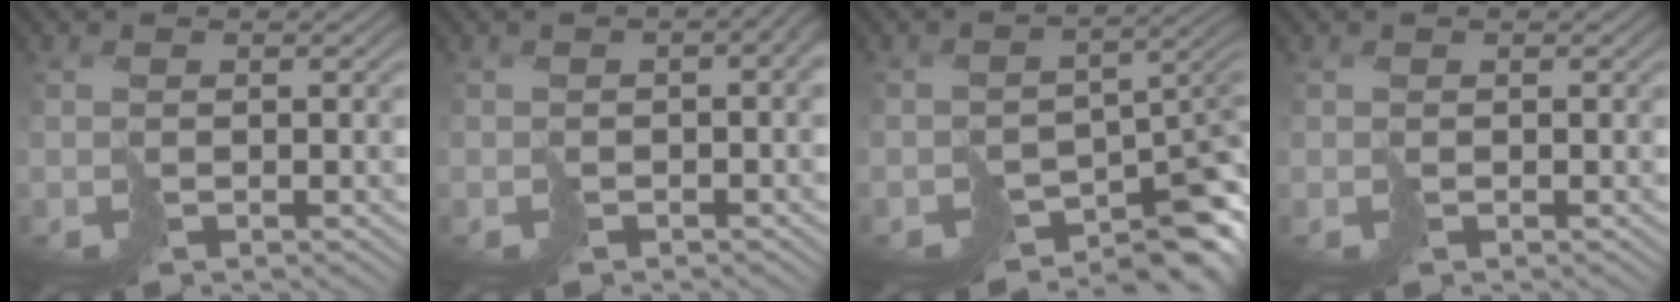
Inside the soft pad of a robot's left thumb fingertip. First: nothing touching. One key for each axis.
{"total": 3.8, "fx": -0.9, "fy": 1.5, "fz": 3.4, "tx": -0.039, "ty": -0.008, "tz": -0.003}
{"total": 9.8, "fx": -6.3, "fy": 4.6, "fz": 6.0, "tx": -0.076, "ty": -0.028, "tz": -0.085}
{"total": 0.0}